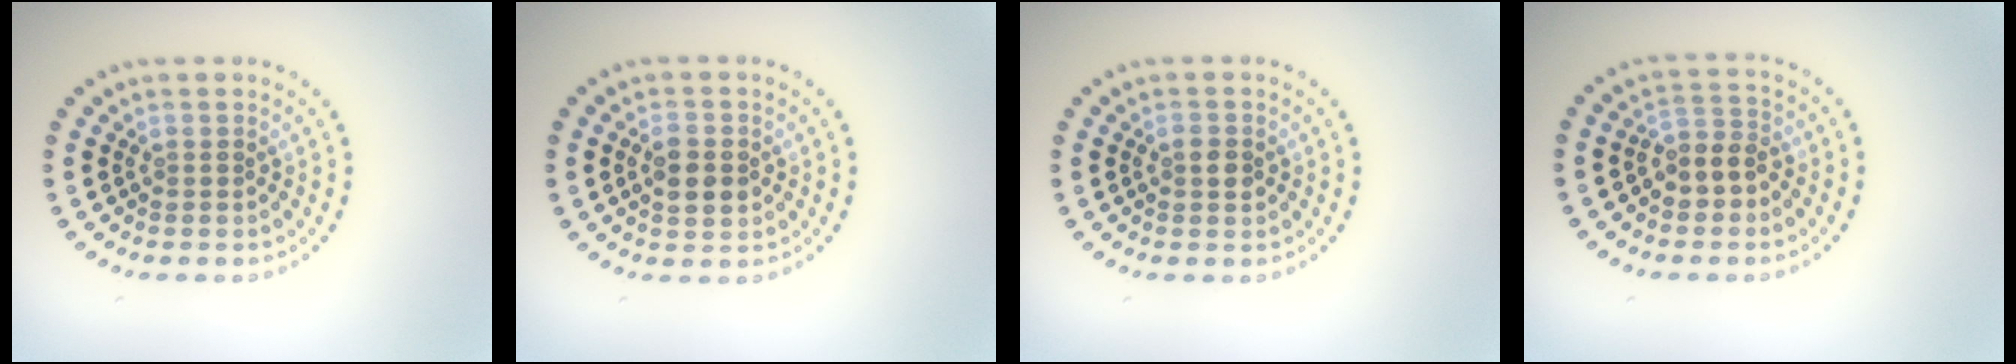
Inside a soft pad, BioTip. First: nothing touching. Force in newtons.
{"total": 3.2, "press": 3.2, "slide": 0.3}
{"total": 1.3, "press": 1.3, "slide": 0.0}
{"total": 3.0, "press": 2.6, "slide": 1.4}